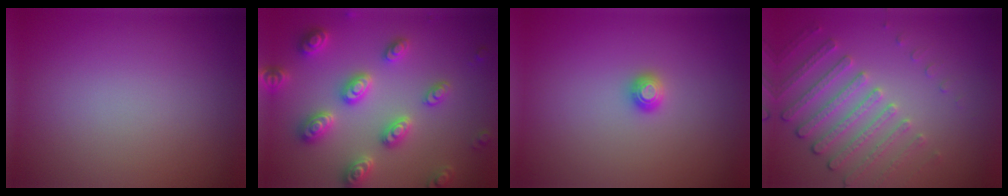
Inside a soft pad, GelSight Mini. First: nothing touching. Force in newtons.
{"total": 5.3, "press": 5.1, "slide": 1.2}
{"total": 1.2, "press": 1.2, "slide": 0.1}
{"total": 4.5, "press": 3.4, "slide": 2.9}